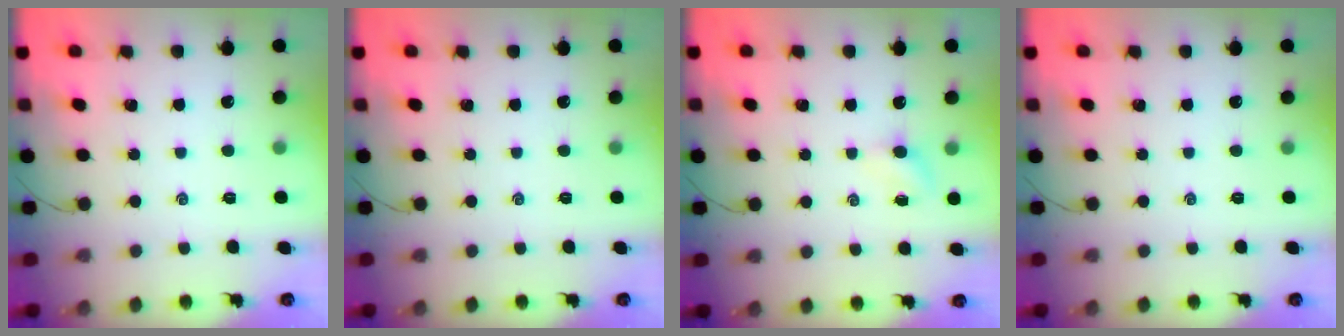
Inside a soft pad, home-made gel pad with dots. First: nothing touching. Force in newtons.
{"total": 0.0}
{"total": 3.6, "press": 3.4, "slide": 1.1}
{"total": 0.0}